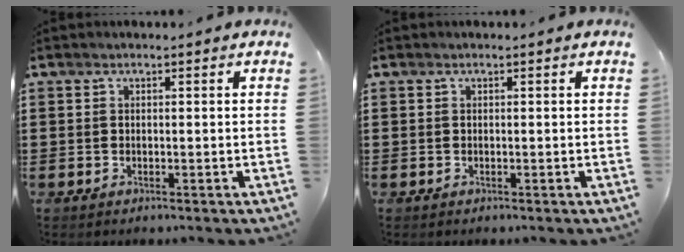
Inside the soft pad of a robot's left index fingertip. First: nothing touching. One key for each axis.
{"total": 0.0}